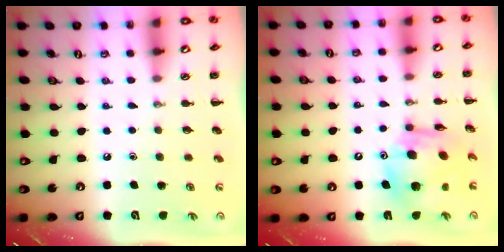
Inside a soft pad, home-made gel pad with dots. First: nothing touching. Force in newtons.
{"total": 10.6, "press": 10.1, "slide": 3.3}